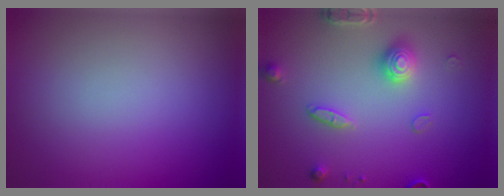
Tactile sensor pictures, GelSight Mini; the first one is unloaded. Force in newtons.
{"total": 3.6, "press": 3.3, "slide": 1.4}